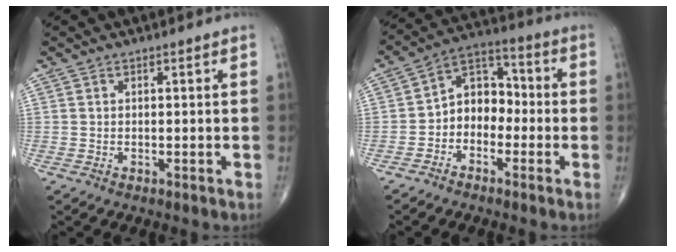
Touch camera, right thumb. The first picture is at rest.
{"total": 8.5, "force": [-2.2, 6.4, 5.0], "torque": [-0.046, 0.044, -0.057]}